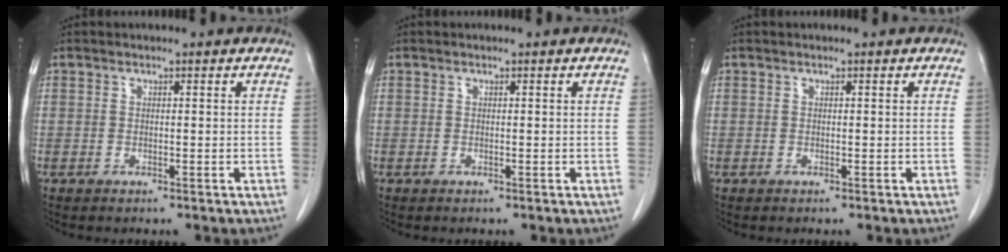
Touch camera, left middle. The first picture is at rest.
{"total": 0.0}
{"total": 0.0}